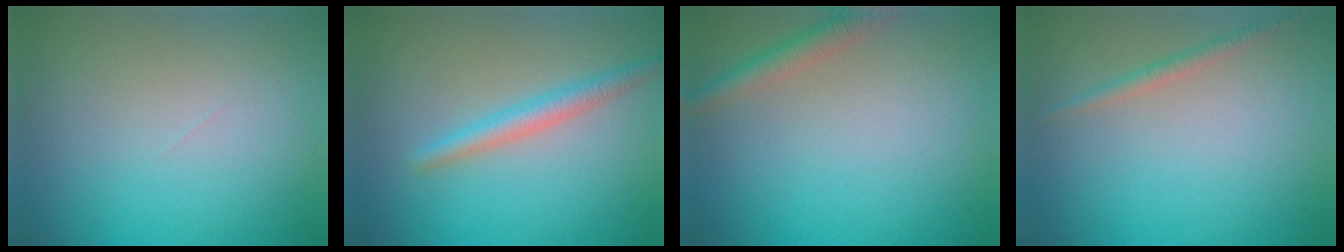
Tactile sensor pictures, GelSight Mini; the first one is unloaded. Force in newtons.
{"total": 2.4, "press": 2.4, "slide": 0.0}
{"total": 2.4, "press": 2.4, "slide": 0.1}
{"total": 1.2, "press": 1.1, "slide": 0.1}